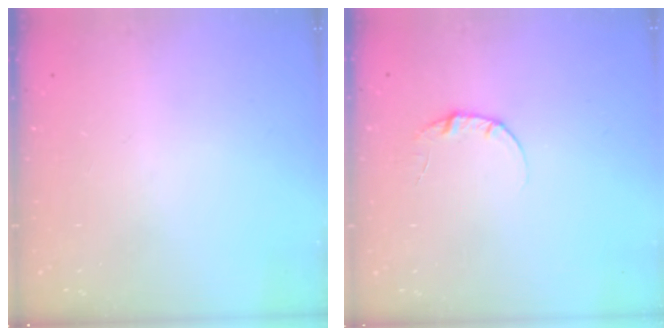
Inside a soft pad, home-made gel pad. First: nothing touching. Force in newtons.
{"total": 4.0, "press": 4.0, "slide": 0.4}